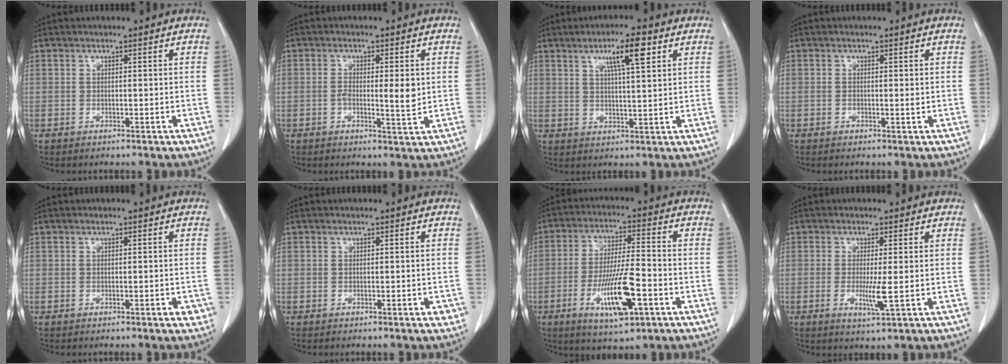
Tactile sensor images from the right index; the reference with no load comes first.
{"total": 4.5, "force": [0.1, 1.0, 4.4], "torque": [-0.070, -0.002, 0.003]}
{"total": 7.0, "force": [3.4, 0.6, 6.1], "torque": [-0.108, 0.006, 0.057]}
{"total": 0.7, "force": [0.1, 0.2, 0.7], "torque": [-0.006, 0.001, 0.003]}
{"total": 1.6, "force": [-0.7, 0.6, 1.2], "torque": [-0.011, 0.001, -0.008]}
{"total": 1.2, "force": [-0.6, 0.4, 1.0], "torque": [-0.008, 0.000, -0.006]}
{"total": 11.8, "force": [-4.5, 2.1, 10.7], "torque": [-0.198, -0.009, -0.072]}
{"total": 3.8, "force": [-0.5, -0.1, 3.7], "torque": [-0.070, -0.009, -0.005]}